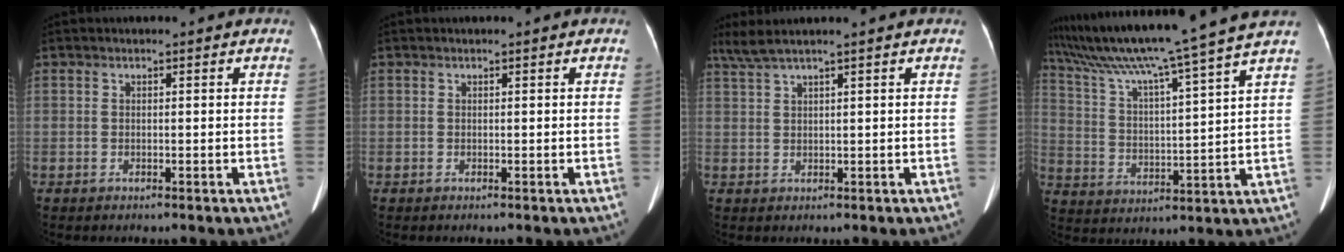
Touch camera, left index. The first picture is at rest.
{"total": 0.0}
{"total": 3.4, "force": [2.6, -0.8, 2.0], "torque": [-0.055, 0.018, 0.062]}
{"total": 19.4, "force": [16.2, -2.7, 10.4], "torque": [-0.188, -0.009, 0.251]}